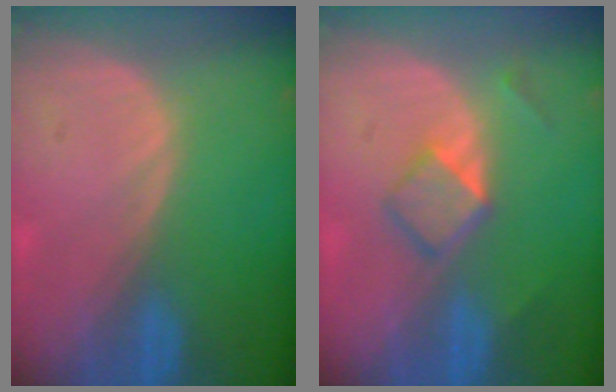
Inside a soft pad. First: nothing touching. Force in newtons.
{"total": 4.1, "press": 4.1, "slide": 0.5}